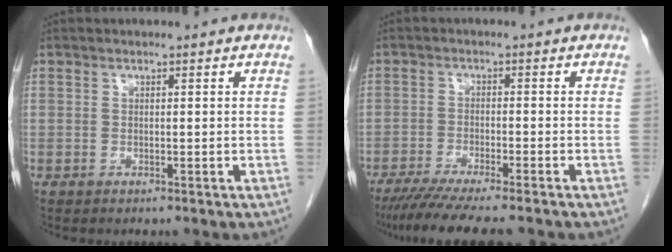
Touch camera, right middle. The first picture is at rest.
{"total": 10.1, "force": [-8.4, 0.0, 5.5], "torque": [-0.075, -0.027, -0.132]}